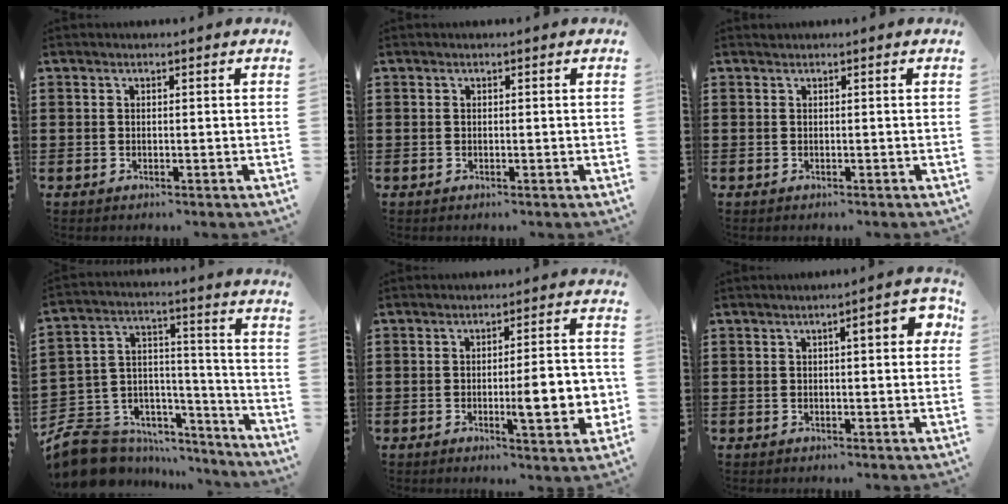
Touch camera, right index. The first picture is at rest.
{"total": 0.0}
{"total": 0.0}
{"total": 9.0, "force": [-7.0, 5.5, 1.5], "torque": [-0.057, -0.002, -0.128]}
{"total": 8.5, "force": [-1.6, 1.7, 8.1], "torque": [-0.114, -0.007, -0.025]}
{"total": 4.6, "force": [1.1, 1.1, 4.3], "torque": [-0.059, 0.000, 0.011]}